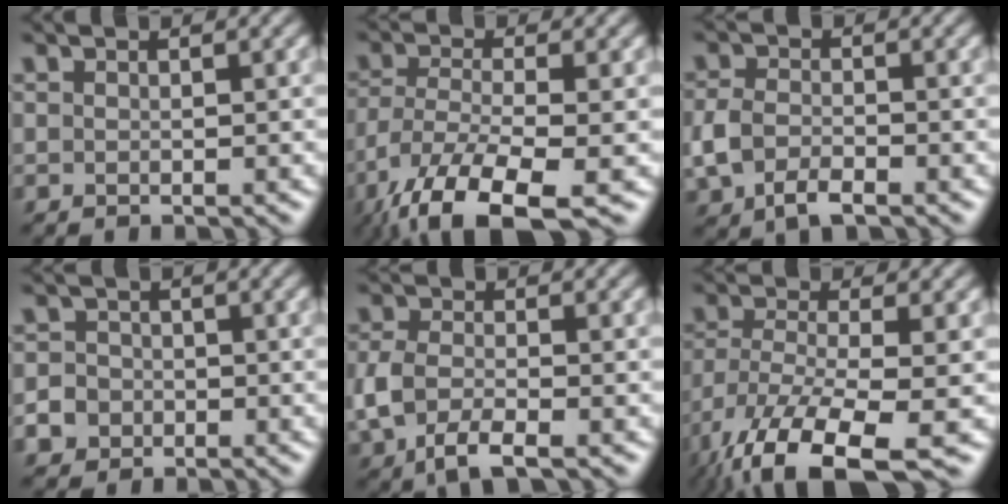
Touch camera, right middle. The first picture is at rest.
{"total": 10.2, "force": [-5.9, 3.4, 7.5], "torque": [-0.161, -0.029, -0.112]}
{"total": 4.1, "force": [-1.6, 2.6, 2.7], "torque": [-0.062, -0.003, -0.034]}
{"total": 5.6, "force": [-2.9, 4.6, 1.4], "torque": [-0.022, -0.012, -0.066]}
{"total": 4.6, "force": [-1.6, 2.6, 3.5], "torque": [-0.081, -0.004, -0.033]}
{"total": 11.5, "force": [-6.9, 3.8, 8.4], "torque": [-0.182, -0.035, -0.121]}